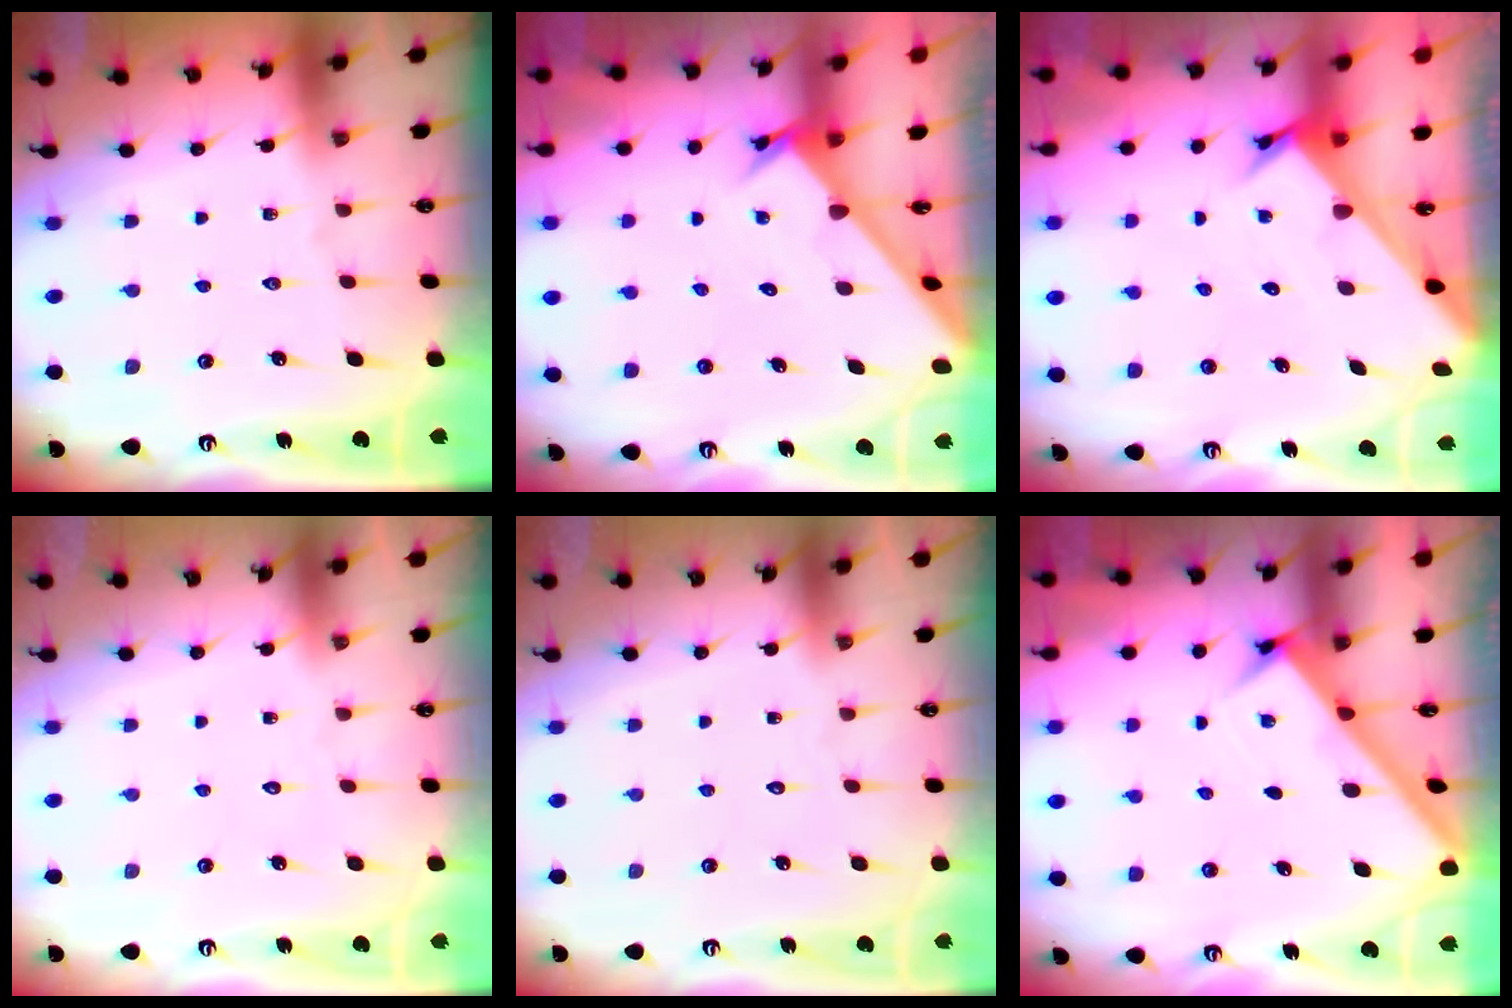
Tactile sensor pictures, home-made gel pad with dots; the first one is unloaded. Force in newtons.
{"total": 2.2, "press": 2.2, "slide": 0.1}
{"total": 2.6, "press": 2.6, "slide": 0.2}
{"total": 1.8, "press": 1.7, "slide": 0.1}
{"total": 1.8, "press": 1.7, "slide": 0.1}
{"total": 2.5, "press": 2.5, "slide": 0.3}